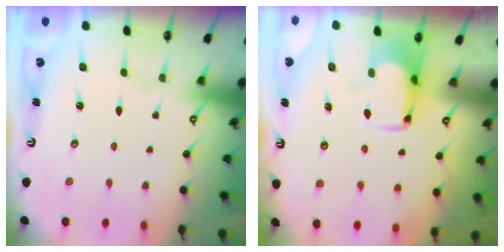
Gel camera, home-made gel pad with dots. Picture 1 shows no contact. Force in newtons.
{"total": 1.3, "press": 1.2, "slide": 0.3}